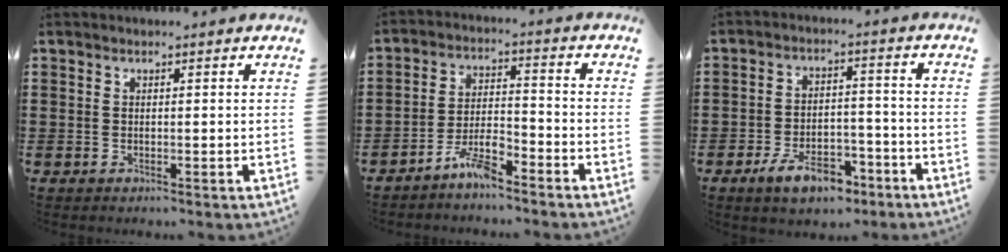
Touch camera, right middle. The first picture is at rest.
{"total": 5.5, "force": [-4.6, 0.9, 2.8], "torque": [-0.063, 0.006, -0.092]}
{"total": 7.6, "force": [-5.3, 3.4, 4.4], "torque": [-0.084, 0.015, -0.097]}